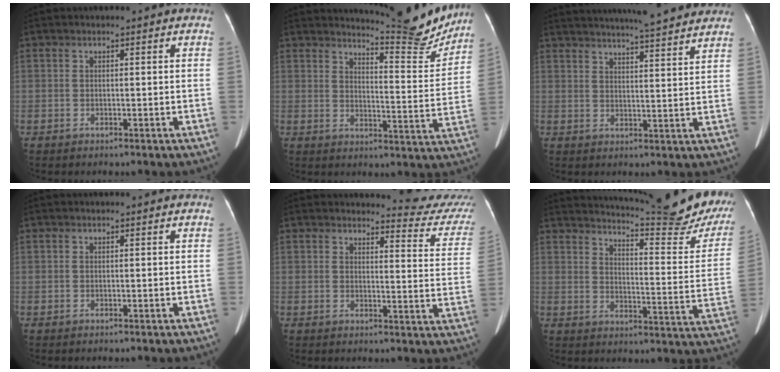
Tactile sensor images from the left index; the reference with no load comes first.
{"total": 11.9, "force": [11.7, 0.3, 2.3], "torque": [-0.028, -0.058, 0.143]}
{"total": 19.8, "force": [17.8, 1.5, 8.5], "torque": [-0.130, 0.014, 0.233]}
{"total": 0.0}
{"total": 11.0, "force": [11.0, 0.4, 0.7], "torque": [0.010, -0.088, 0.095]}
{"total": 23.4, "force": [21.2, 0.7, 9.8], "torque": [-0.143, -0.096, 0.255]}